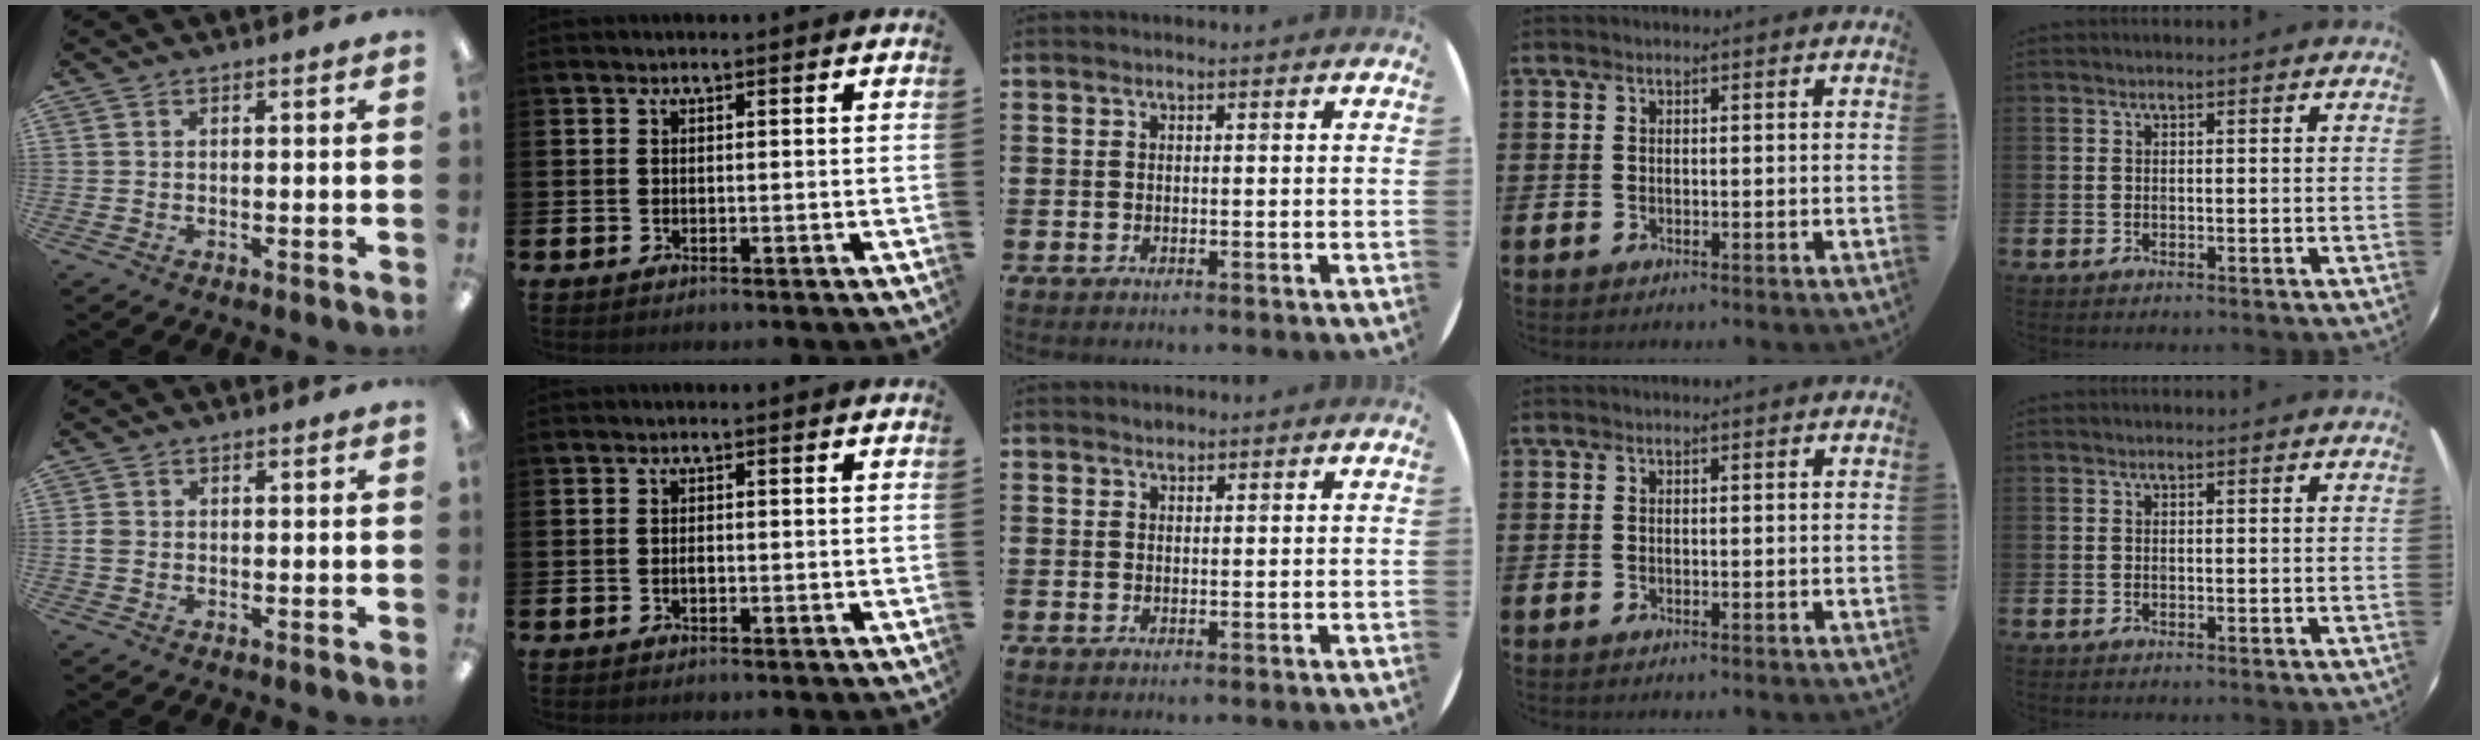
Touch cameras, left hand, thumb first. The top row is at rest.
{"thumb": {"total": 1.6, "force": [-0.1, 1.4, 0.9], "torque": [-0.017, 0.005, -0.003]}, "index": {"total": 0.6, "force": [-0.2, 0.3, 0.5], "torque": [-0.007, -0.001, -0.006]}, "middle": {"total": 0.7, "force": [0.7, 0.2, 0.0], "torque": [0.000, 0.003, 0.013]}}